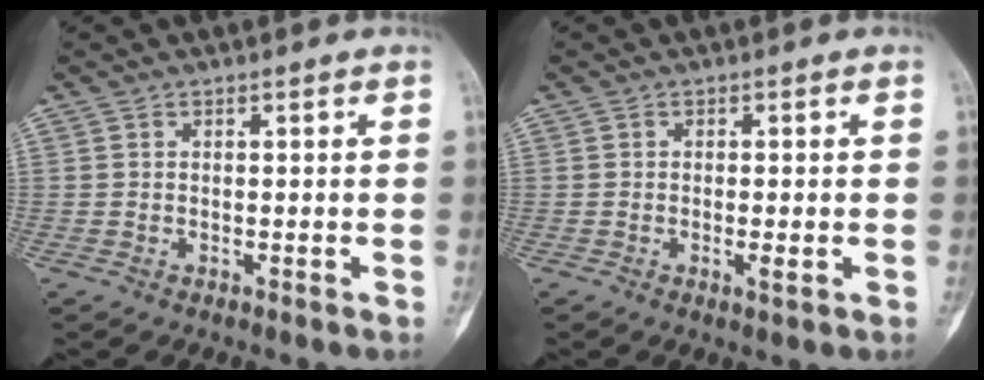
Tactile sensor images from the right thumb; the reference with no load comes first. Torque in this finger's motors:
{"motor_torque": [-0.44, -0.01, -0.34, 0.09, -0.05]}